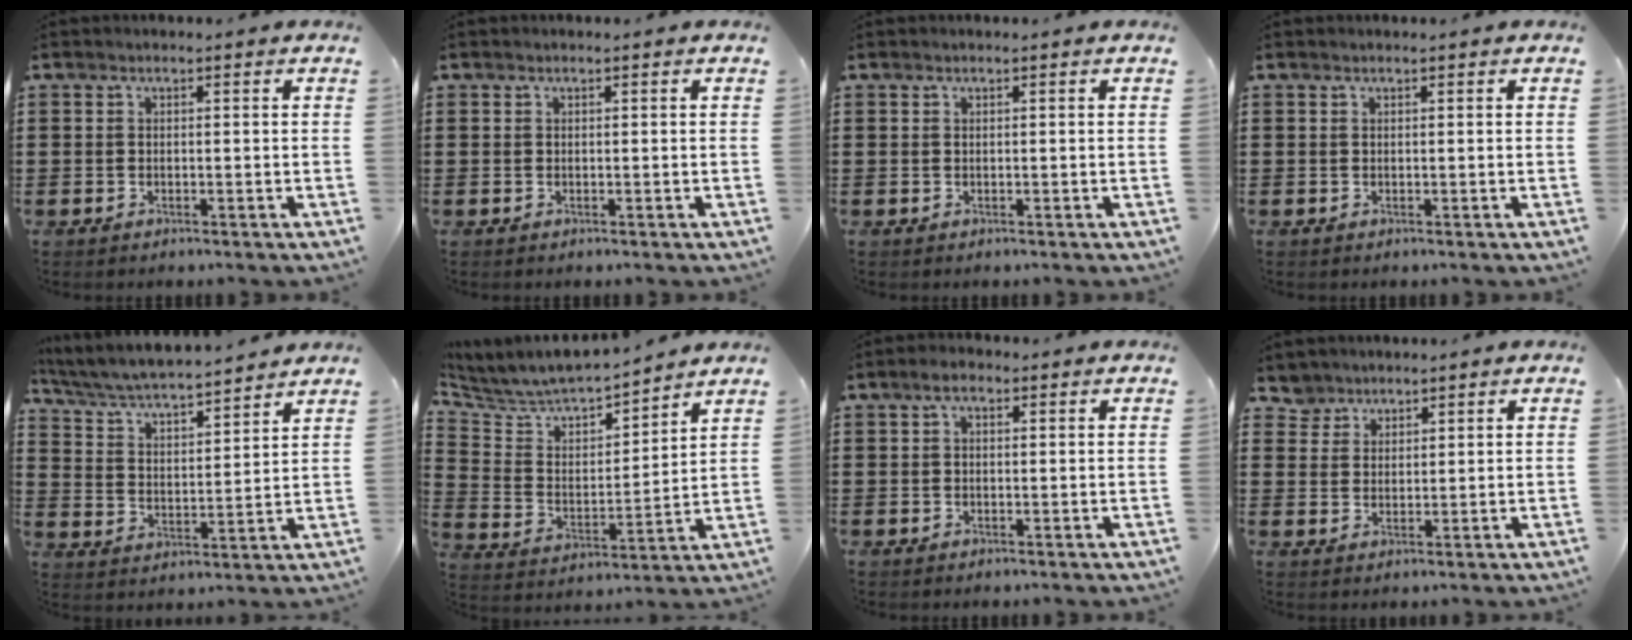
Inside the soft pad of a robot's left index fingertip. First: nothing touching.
{"total": 0.0}
{"total": 0.0}
{"total": 0.0}
{"total": 5.0, "force": [4.7, 0.2, 1.6], "torque": [-0.053, -0.033, 0.074]}
{"total": 5.4, "force": [5.1, 1.6, 0.7], "torque": [-0.050, -0.042, 0.081]}
{"total": 2.2, "force": [0.7, 1.2, 1.7], "torque": [-0.036, 0.009, 0.011]}
{"total": 3.2, "force": [2.7, 1.8, -0.2], "torque": [-0.011, 0.001, 0.051]}